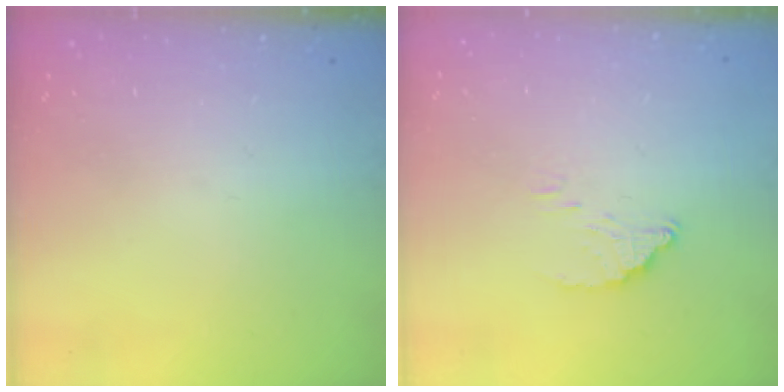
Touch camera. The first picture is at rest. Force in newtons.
{"total": 3.4, "press": 3.4, "slide": 0.2}